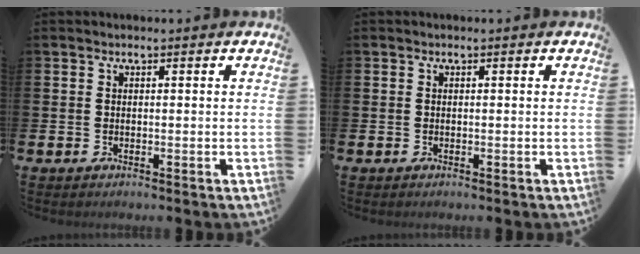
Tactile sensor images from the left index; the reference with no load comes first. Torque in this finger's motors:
{"motor_torque": [0.00, 0.00, 0.00, 0.01]}